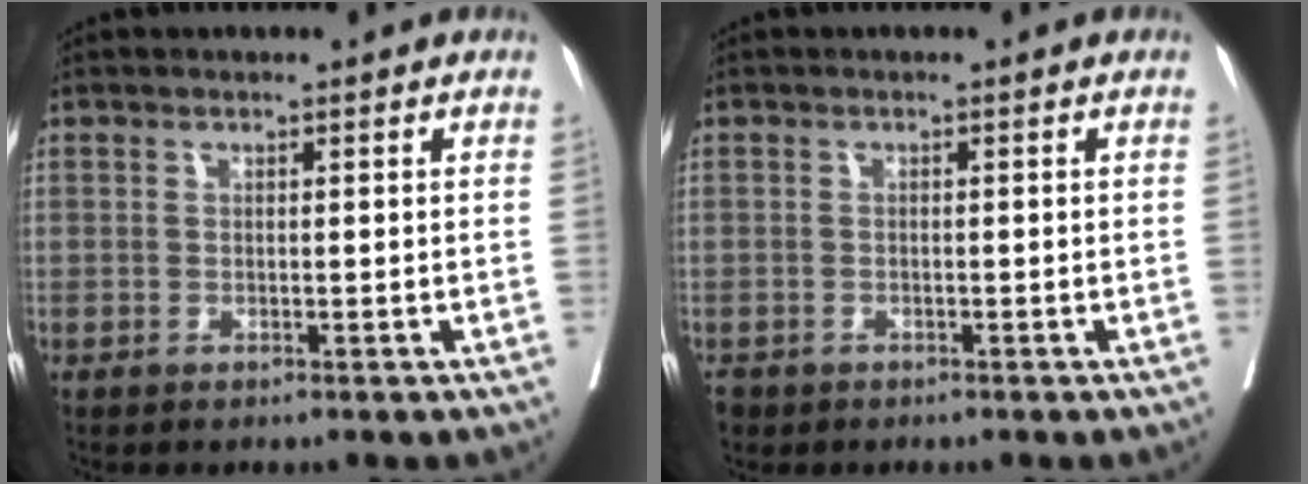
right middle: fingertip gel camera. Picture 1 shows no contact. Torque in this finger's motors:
{"motor_torque": [0.33, -0.28, 0.01, 0.00]}